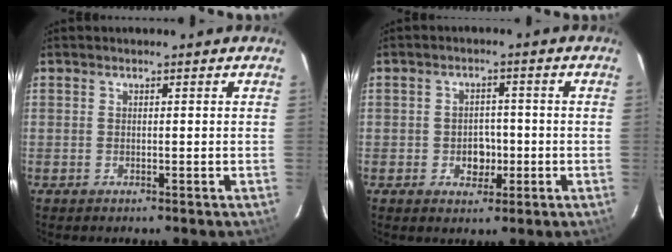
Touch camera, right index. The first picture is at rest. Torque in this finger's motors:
{"motor_torque": [0.69, -0.22, 0.47, 0.03]}